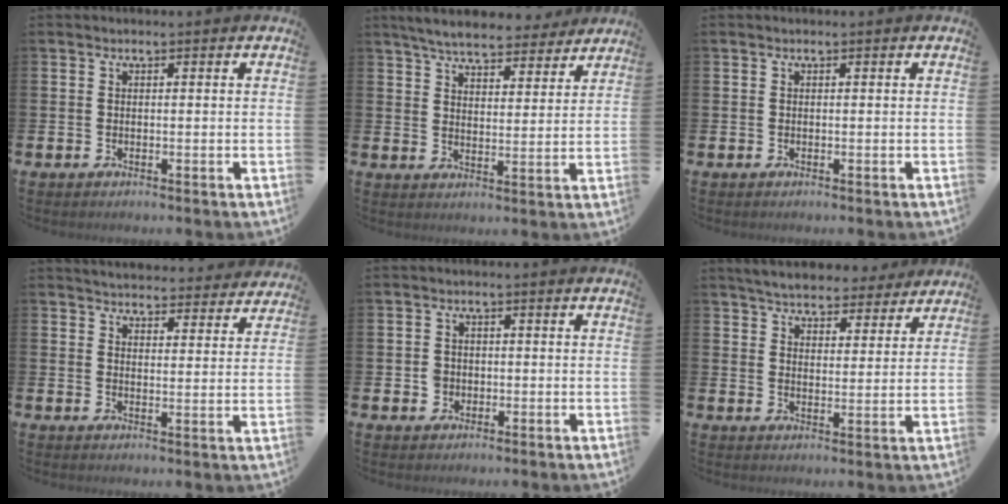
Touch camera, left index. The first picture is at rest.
{"total": 6.4, "force": [6.1, 1.2, 1.6], "torque": [-0.050, -0.030, 0.108]}
{"total": 0.0}
{"total": 4.7, "force": [4.6, 0.7, -0.1], "torque": [-0.011, -0.035, 0.082]}
{"total": 1.9, "force": [-0.3, 1.9, 0.4], "torque": [0.001, 0.004, -0.012]}
{"total": 5.5, "force": [5.3, 1.3, 0.7], "torque": [-0.032, -0.030, 0.094]}